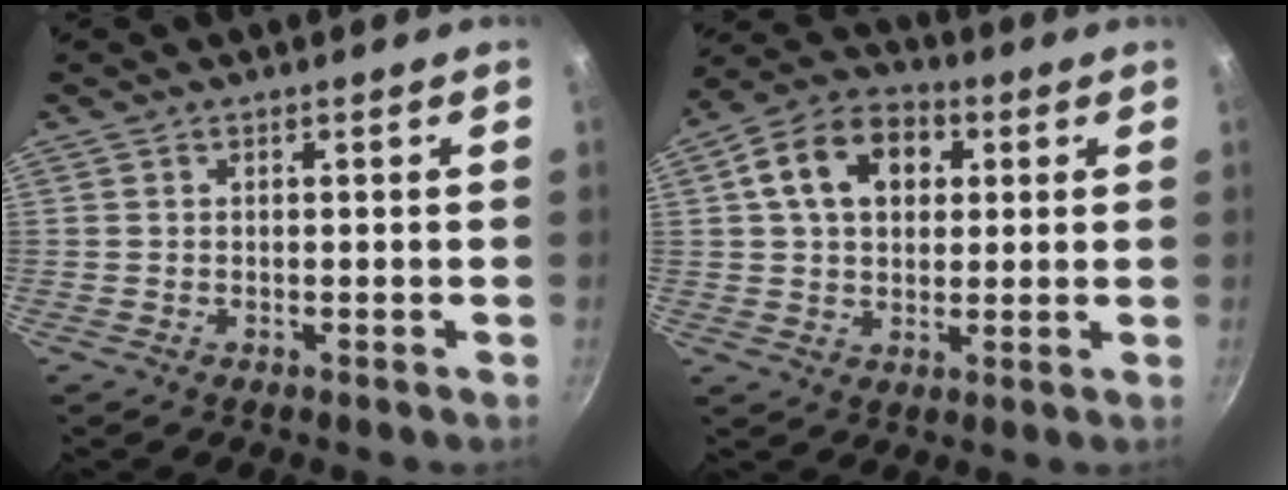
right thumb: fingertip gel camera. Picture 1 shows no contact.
{"total": 13.3, "force": [3.6, 9.5, 8.5], "torque": [-0.123, 0.016, 0.044]}